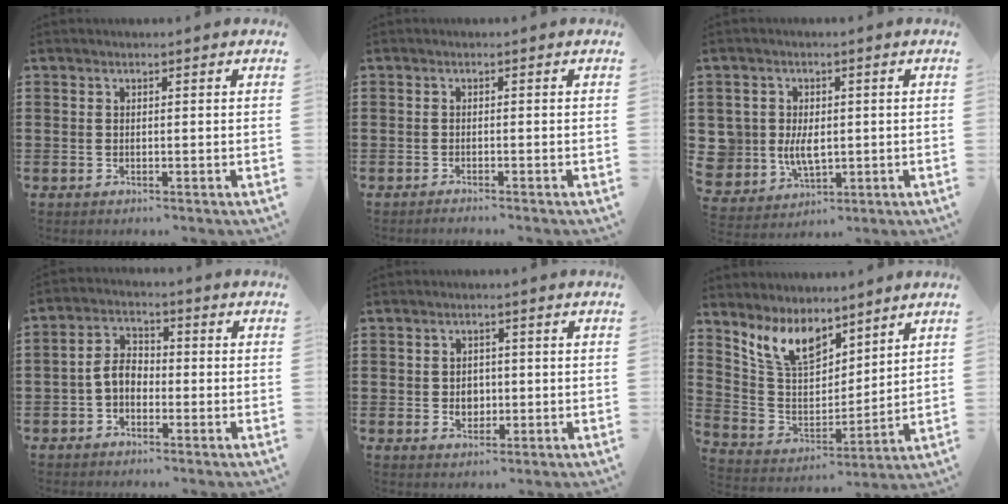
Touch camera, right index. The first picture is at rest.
{"total": 0.8, "force": [-0.8, -0.1, 0.1], "torque": [-0.004, -0.001, -0.017]}
{"total": 5.6, "force": [-0.1, 4.8, 2.9], "torque": [-0.090, 0.006, -0.004]}
{"total": 4.4, "force": [-1.3, 2.9, 3.0], "torque": [-0.080, 0.005, -0.034]}
{"total": 2.8, "force": [-0.2, 2.4, 1.4], "torque": [-0.027, 0.004, -0.008]}
{"total": 9.4, "force": [7.2, 4.5, 4.0], "torque": [-0.113, -0.022, 0.138]}